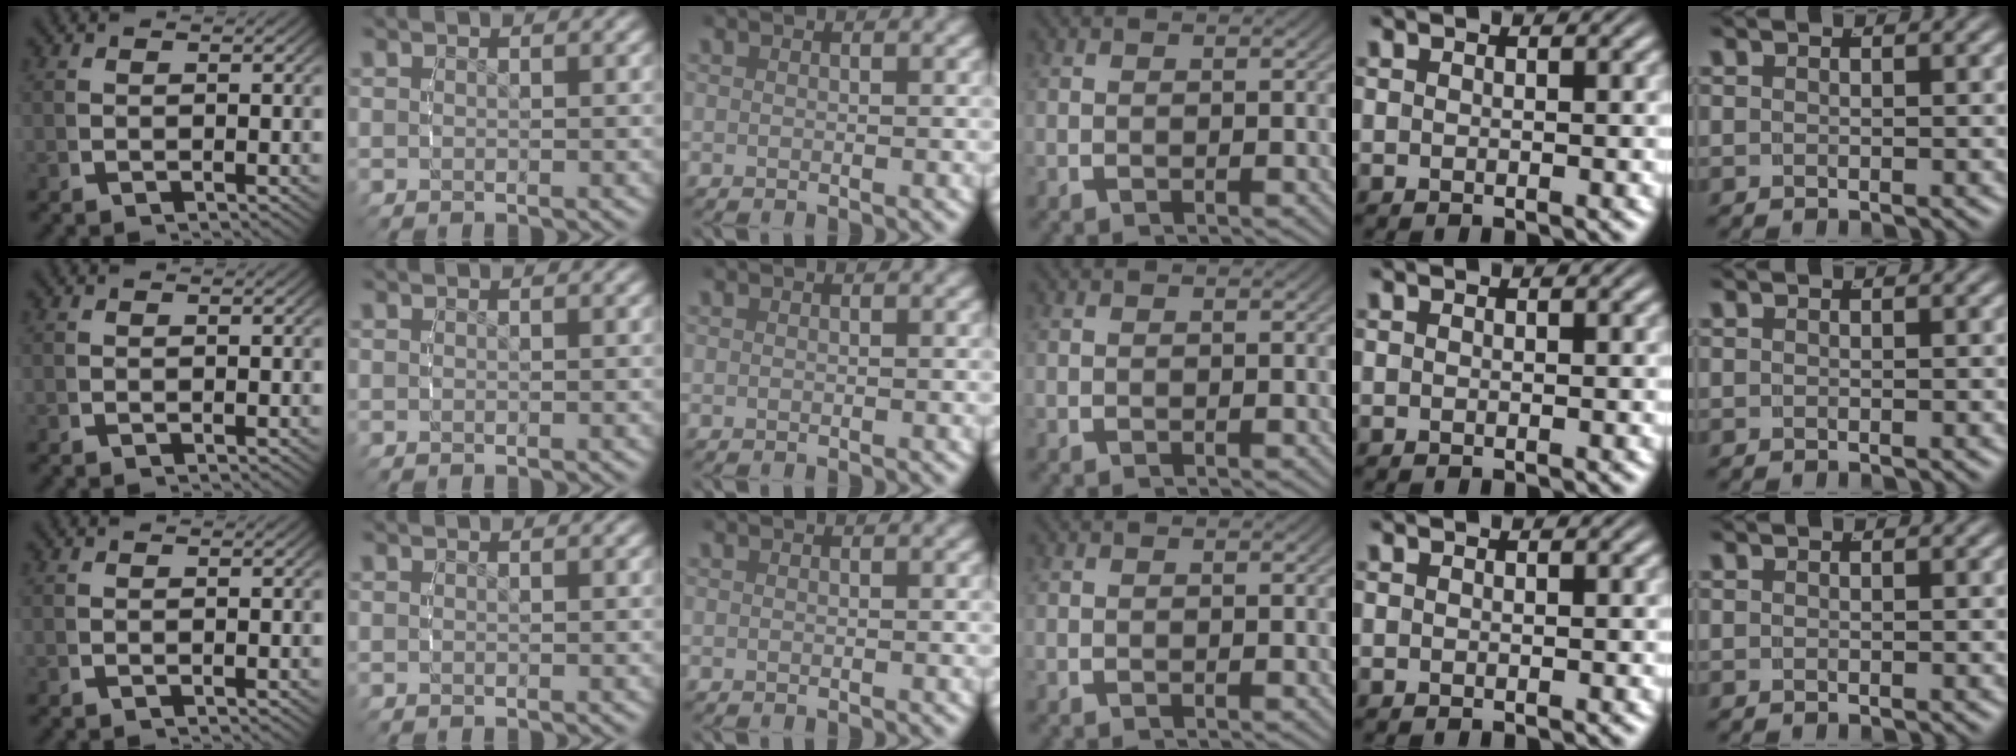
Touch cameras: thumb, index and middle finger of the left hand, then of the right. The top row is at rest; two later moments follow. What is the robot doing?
{"motion": "reach", "object": "measuring cup"}